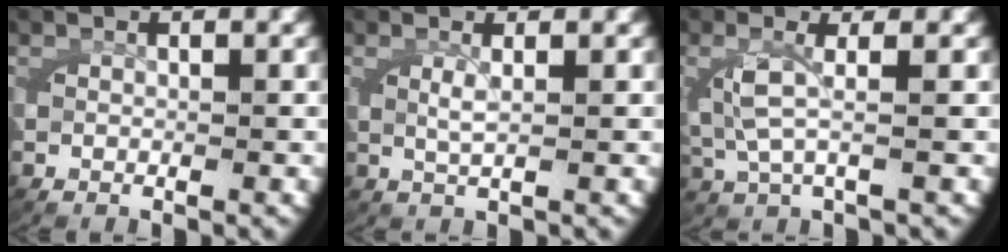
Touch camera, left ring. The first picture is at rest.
{"total": 1.6, "force": [0.5, 0.1, 1.5], "torque": [-0.036, -0.006, 0.012]}
{"total": 3.0, "force": [0.2, 1.3, 2.8], "torque": [-0.081, -0.014, 0.013]}